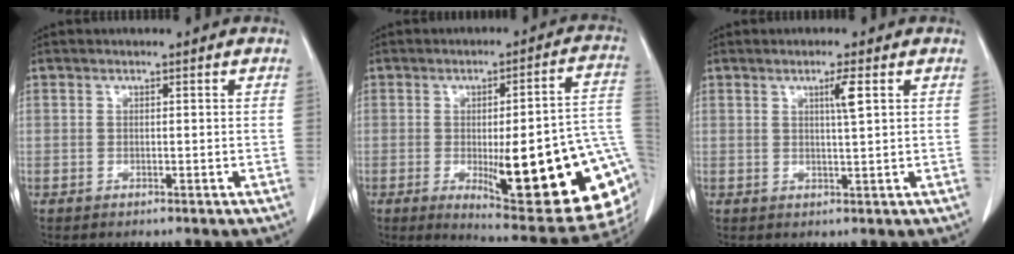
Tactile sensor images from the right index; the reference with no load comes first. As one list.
[{"total": 25.2, "force": [-5.1, 4.8, 24.2], "torque": [-0.227, -0.005, -0.054]}, {"total": 2.7, "force": [1.0, -0.4, 2.4], "torque": [-0.045, -0.004, 0.018]}]